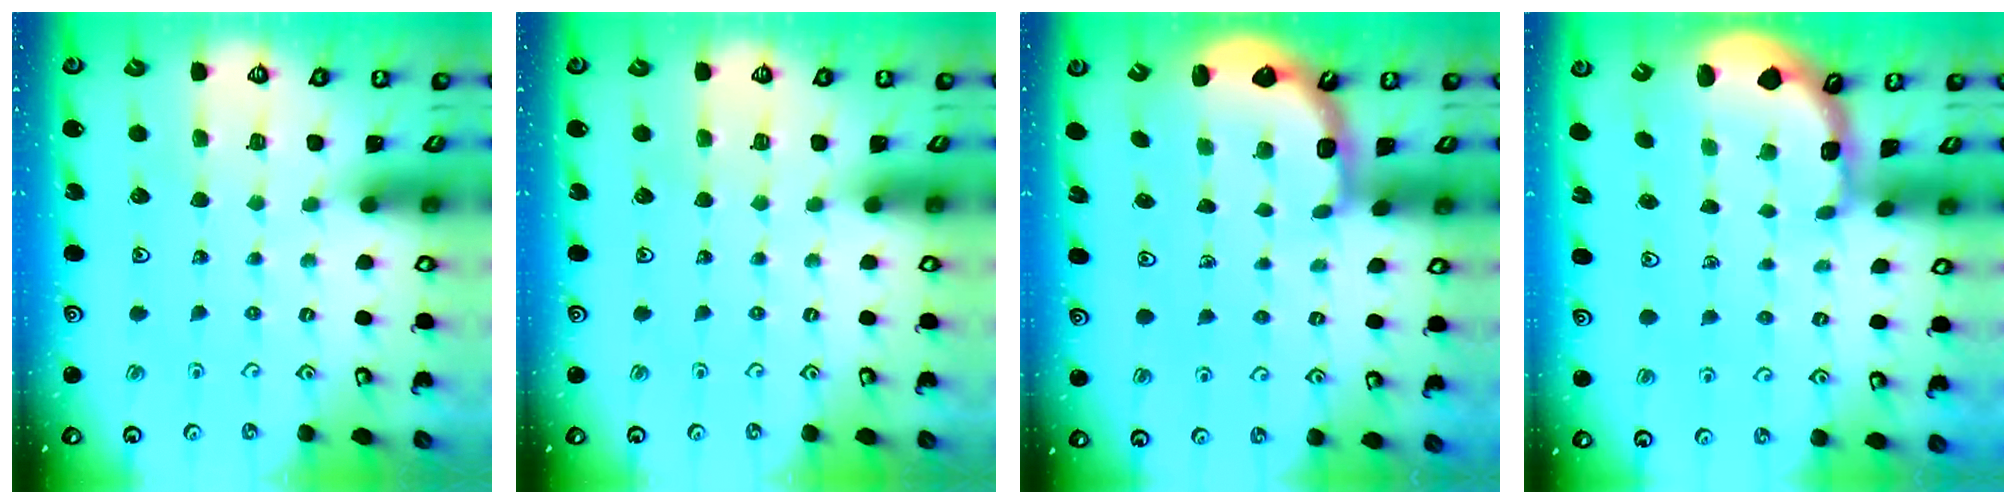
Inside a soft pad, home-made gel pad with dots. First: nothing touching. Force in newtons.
{"total": 0.0}
{"total": 2.4, "press": 2.1, "slide": 1.3}
{"total": 1.3, "press": 1.2, "slide": 0.4}